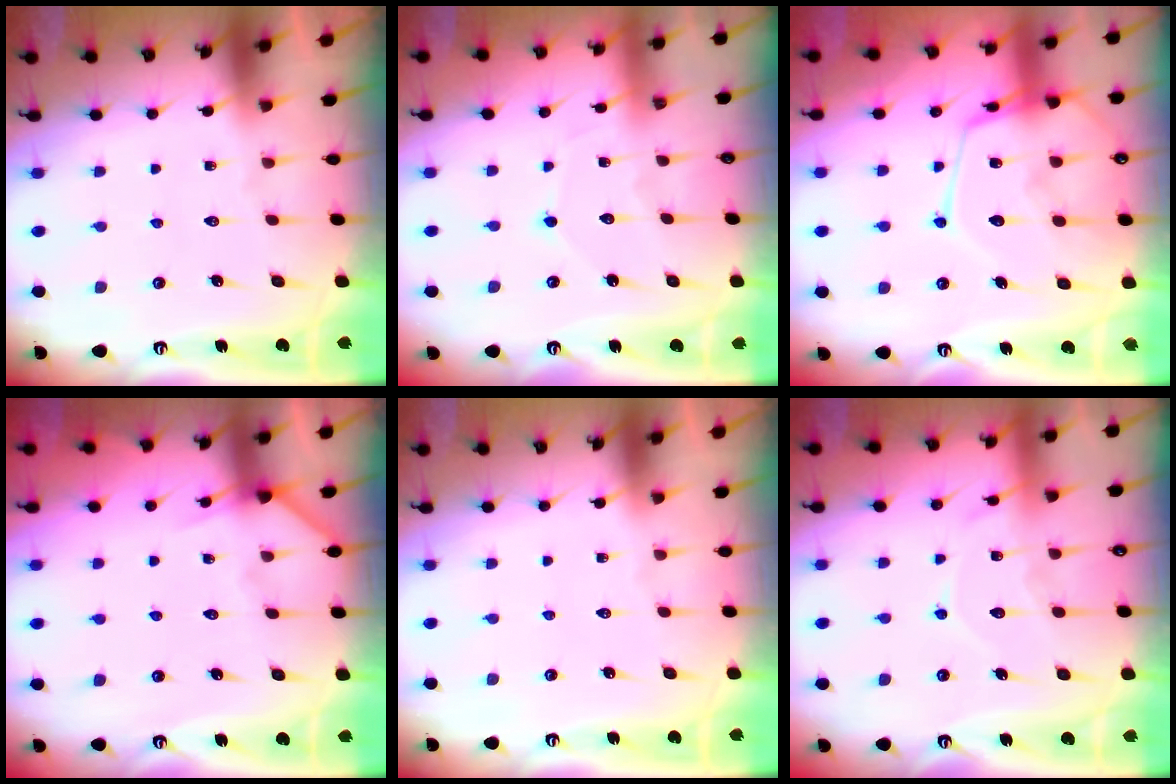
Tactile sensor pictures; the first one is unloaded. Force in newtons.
{"total": 4.0, "press": 4.0, "slide": 0.1}
{"total": 15.0, "press": 15.0, "slide": 1.4}
{"total": 5.7, "press": 5.6, "slide": 0.4}
{"total": 0.0}
{"total": 10.8, "press": 10.8, "slide": 0.9}